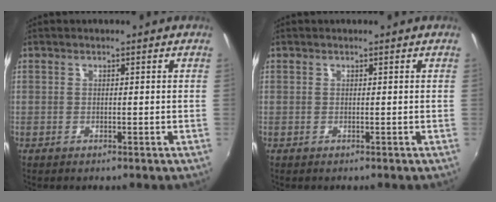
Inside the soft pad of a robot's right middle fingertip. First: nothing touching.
{"total": 0.0}